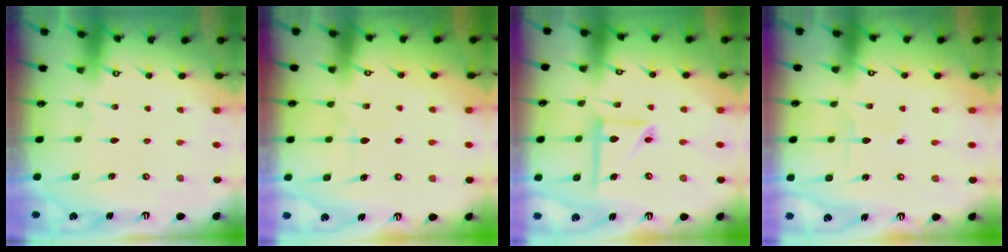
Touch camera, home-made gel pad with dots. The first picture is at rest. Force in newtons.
{"total": 7.1, "press": 7.0, "slide": 0.8}
{"total": 11.6, "press": 11.5, "slide": 1.2}
{"total": 0.7, "press": 0.7, "slide": 0.0}